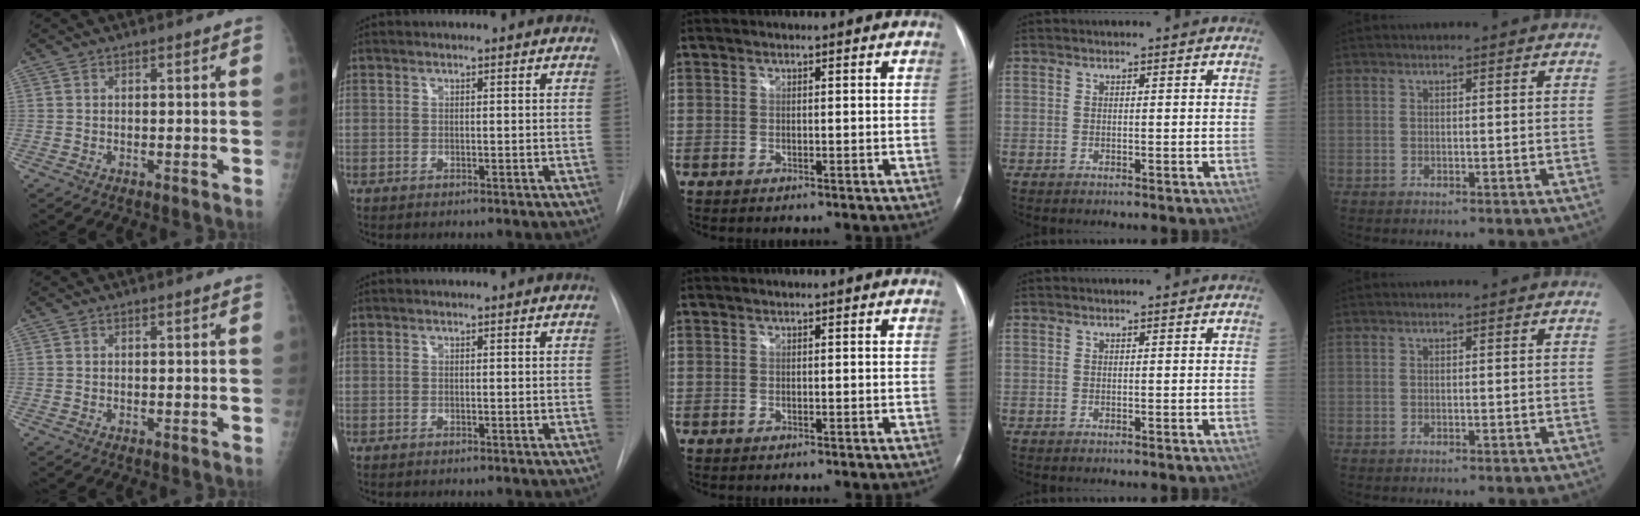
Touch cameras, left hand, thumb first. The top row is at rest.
{}